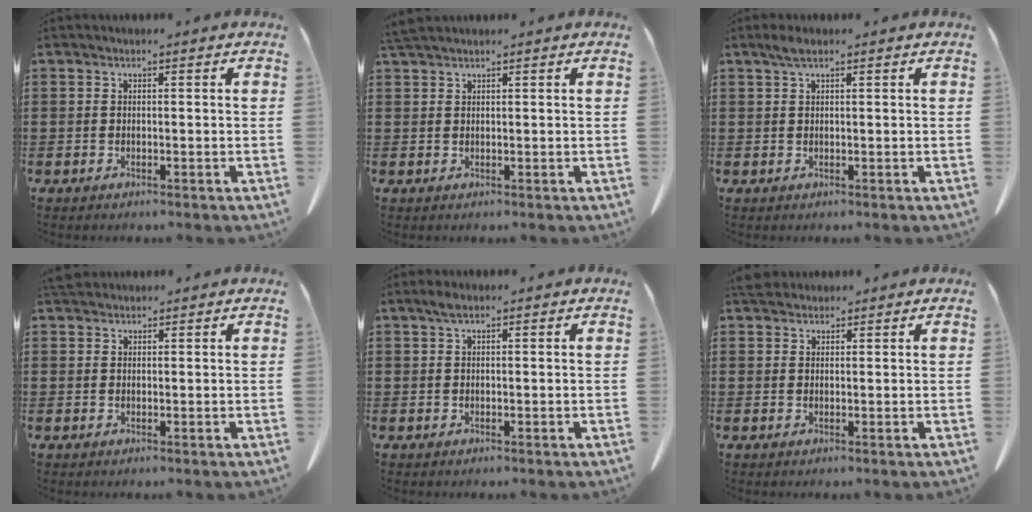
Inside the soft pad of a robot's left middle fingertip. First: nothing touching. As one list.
[{"total": 1.8, "force": [1.7, 0.1, 0.8], "torque": [-0.019, -0.001, 0.033]}, {"total": 1.9, "force": [1.1, 0.4, 1.5], "torque": [-0.032, 0.002, 0.020]}, {"total": 2.1, "force": [1.8, 0.8, 0.8], "torque": [-0.022, 0.003, 0.037]}, {"total": 1.4, "force": [0.7, 0.4, 1.1], "torque": [-0.024, 0.001, 0.014]}, {"total": 3.0, "force": [2.6, 1.2, 1.1], "torque": [-0.030, 0.002, 0.052]}]